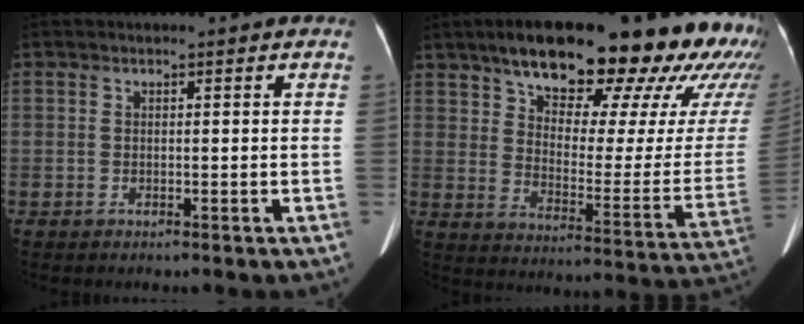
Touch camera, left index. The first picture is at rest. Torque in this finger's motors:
{"motor_torque": [1.12, -1.02, 1.05, 0.21]}